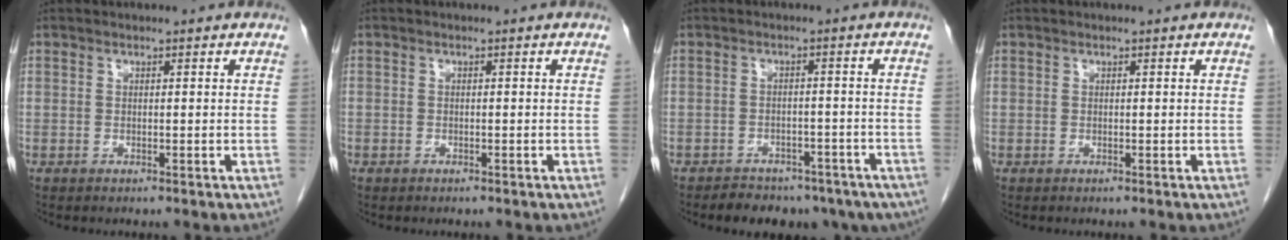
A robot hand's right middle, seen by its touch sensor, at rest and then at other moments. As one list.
[{"total": 0.5, "force": [-0.4, 0.4, 0.0], "torque": [-0.006, 0.002, -0.008]}, {"total": 11.7, "force": [-8.6, 6.5, 4.4], "torque": [-0.056, 0.004, -0.096]}, {"total": 0.0}]